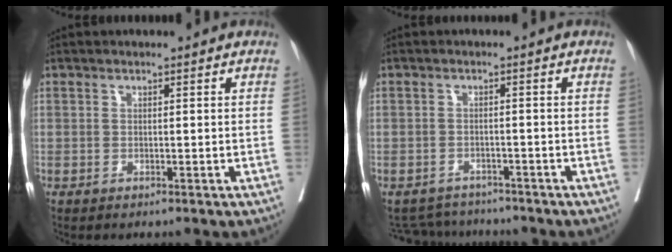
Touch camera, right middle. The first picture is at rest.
{"total": 5.4, "force": [-5.2, 1.3, -0.3], "torque": [0.004, 0.007, -0.077]}